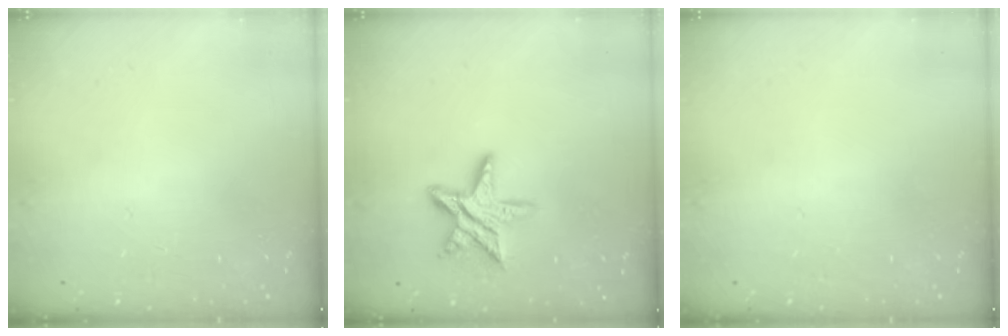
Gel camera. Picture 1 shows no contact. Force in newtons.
{"total": 10.4, "press": 10.4, "slide": 0.5}
{"total": 0.0}